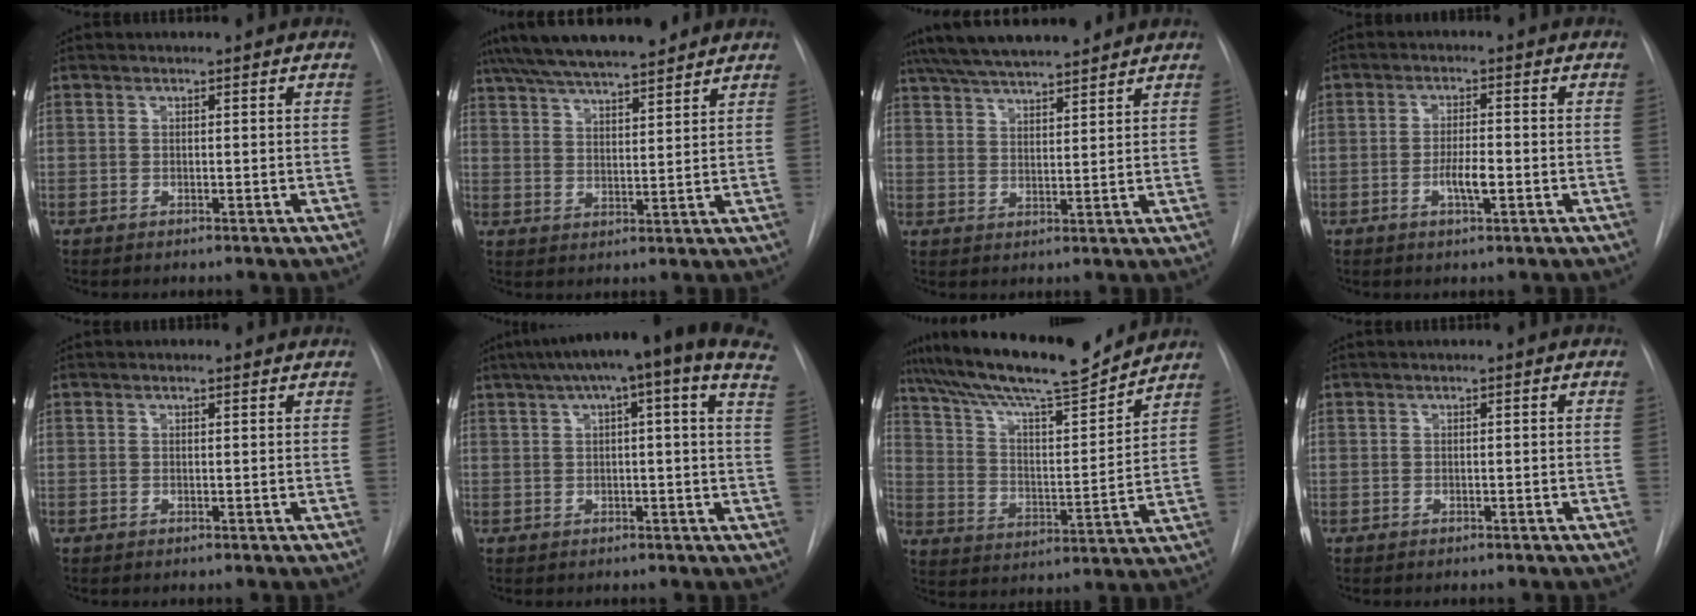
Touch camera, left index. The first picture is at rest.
{"total": 14.8, "force": [12.8, 2.2, 7.0], "torque": [-0.125, 0.034, 0.206]}
{"total": 13.4, "force": [11.8, 1.9, 6.1], "torque": [-0.106, 0.032, 0.191]}
{"total": 3.9, "force": [-1.2, 0.8, 3.6], "torque": [-0.065, 0.000, -0.021]}
{"total": 0.7, "force": [0.5, 0.3, 0.5], "torque": [-0.012, 0.003, 0.005]}
{"total": 19.7, "force": [13.5, 1.5, 14.2], "torque": [-0.222, 0.054, 0.159]}
{"total": 18.4, "force": [16.1, 1.6, 8.7], "torque": [-0.153, 0.004, 0.262]}
{"total": 0.0}